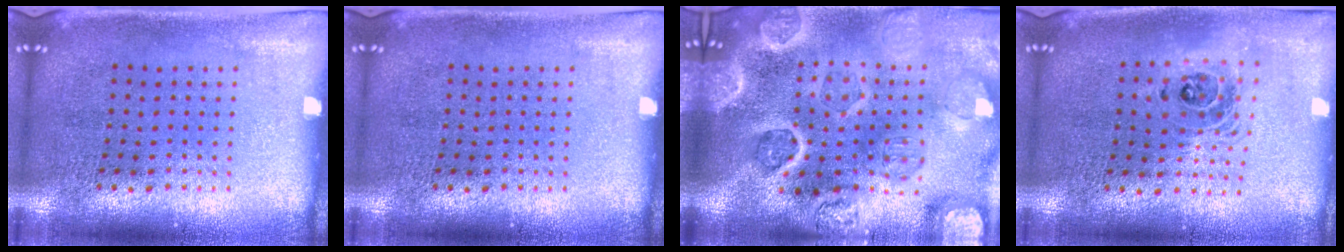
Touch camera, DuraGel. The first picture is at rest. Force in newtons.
{"total": 0.0}
{"total": 5.5, "press": 4.6, "slide": 2.9}
{"total": 1.5, "press": 1.3, "slide": 0.9}